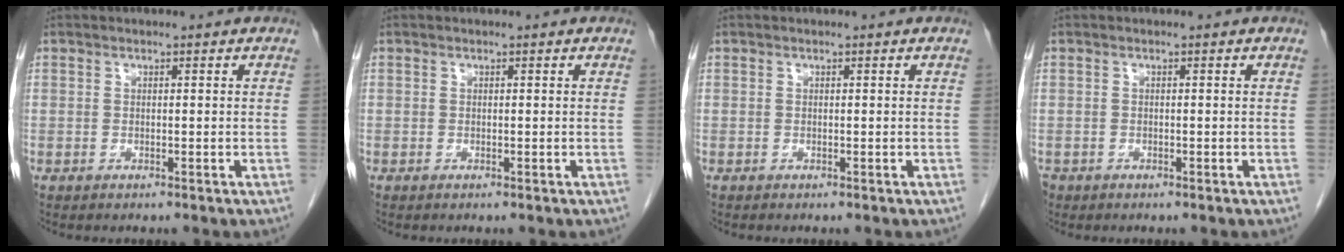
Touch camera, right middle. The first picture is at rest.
{"total": 0.0}
{"total": 0.0}
{"total": 1.4, "force": [-1.0, 1.0, 0.3], "torque": [-0.013, 0.000, -0.017]}